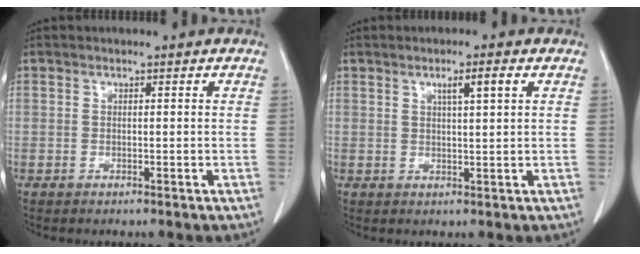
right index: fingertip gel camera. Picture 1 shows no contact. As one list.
[{"total": 3.6, "force": [1.6, 0.4, 3.2], "torque": [-0.055, 0.001, 0.028]}]